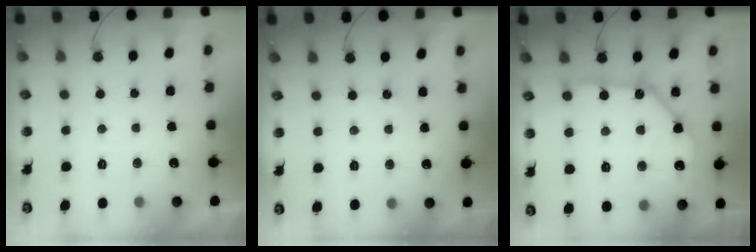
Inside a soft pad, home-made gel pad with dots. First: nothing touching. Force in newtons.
{"total": 1.5, "press": 1.5, "slide": 0.3}
{"total": 16.1, "press": 16.0, "slide": 2.0}